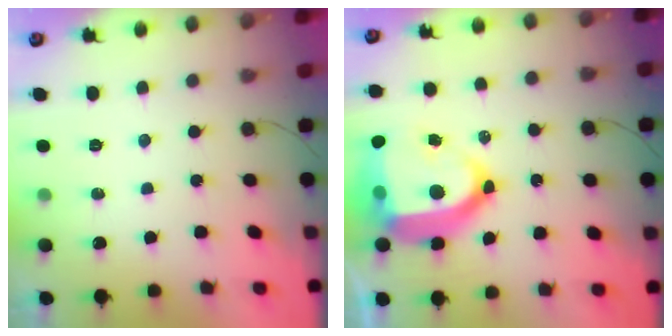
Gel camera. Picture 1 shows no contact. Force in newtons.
{"total": 20.3, "press": 20.2, "slide": 2.2}